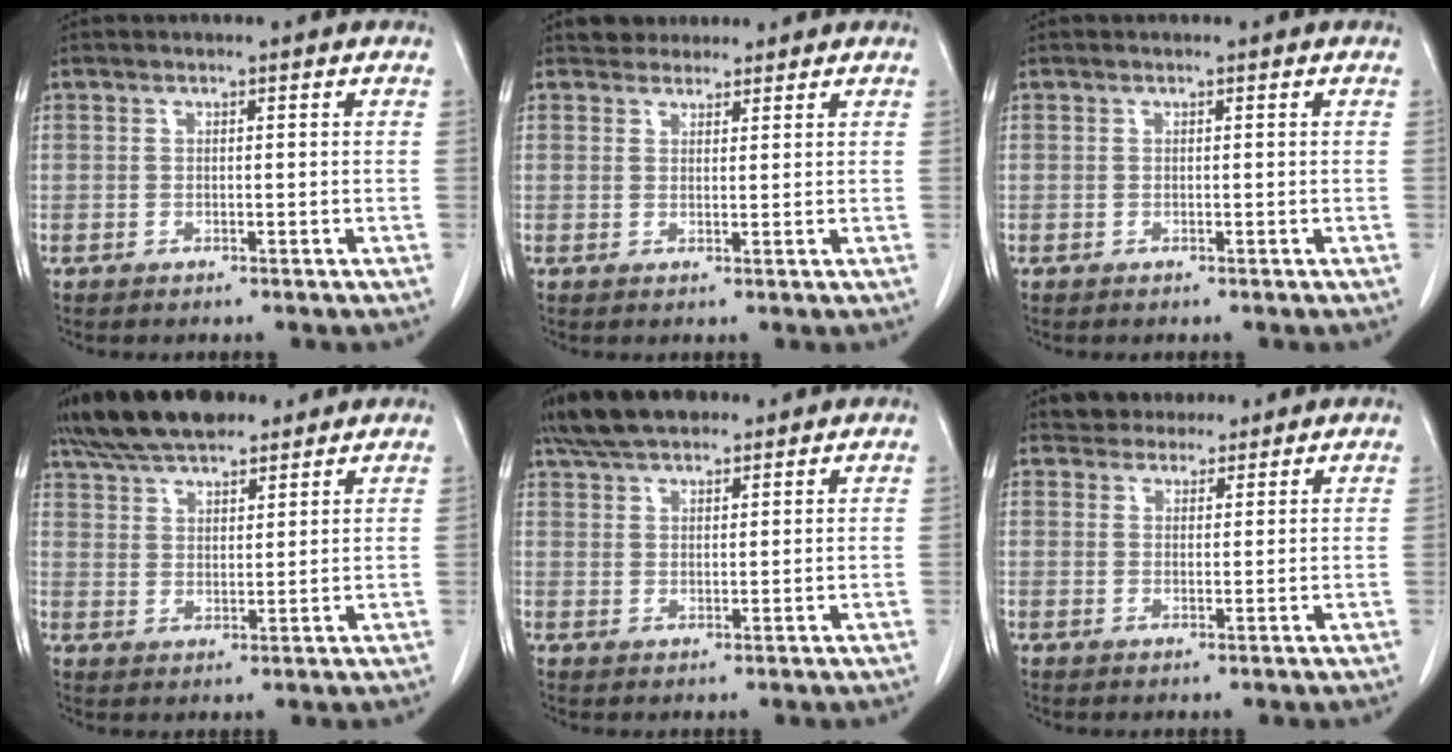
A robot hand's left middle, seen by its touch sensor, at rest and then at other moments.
{"total": 2.9, "force": [2.6, 1.2, 0.1], "torque": [-0.001, 0.012, 0.042]}
{"total": 0.0}
{"total": 12.2, "force": [10.3, 3.8, 5.3], "torque": [-0.089, 0.028, 0.179]}
{"total": 8.8, "force": [7.3, 3.1, 3.9], "torque": [-0.068, 0.026, 0.131]}
{"total": 4.2, "force": [3.8, 1.7, 0.4], "torque": [-0.002, 0.015, 0.061]}